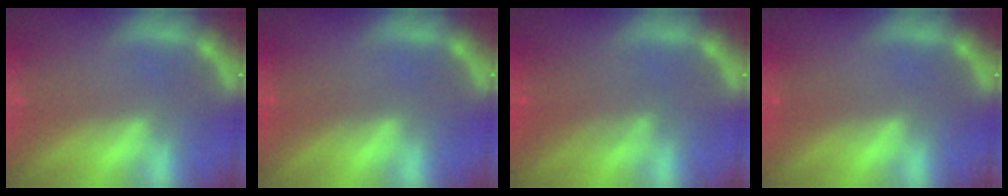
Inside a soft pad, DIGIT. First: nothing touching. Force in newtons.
{"total": 1.5}
{"total": 3.5}
{"total": 1.0}